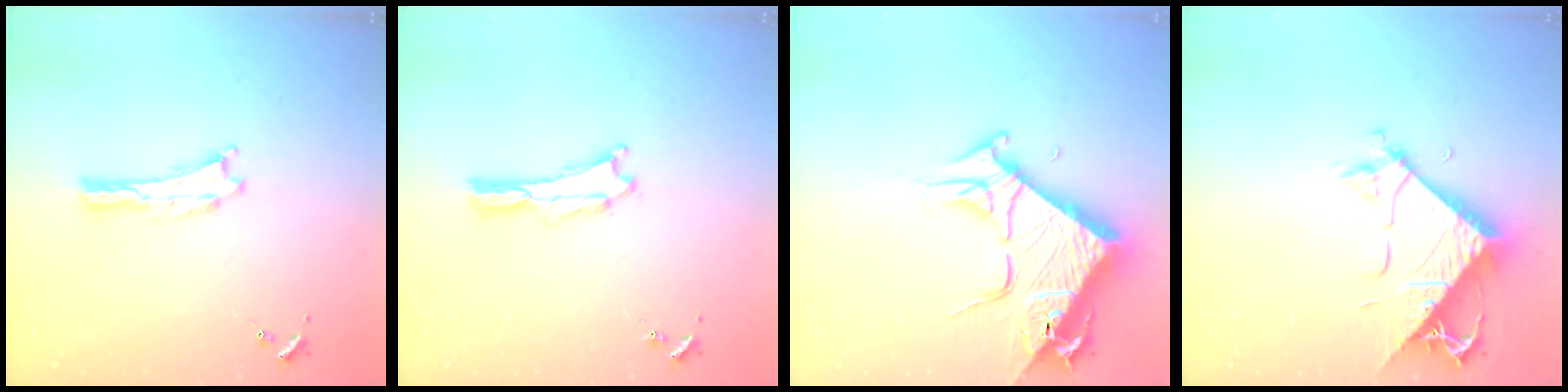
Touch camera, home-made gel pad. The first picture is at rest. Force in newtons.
{"total": 0.5, "press": 0.5, "slide": 0.2}
{"total": 9.2, "press": 9.2, "slide": 0.9}
{"total": 8.2, "press": 8.2, "slide": 0.7}